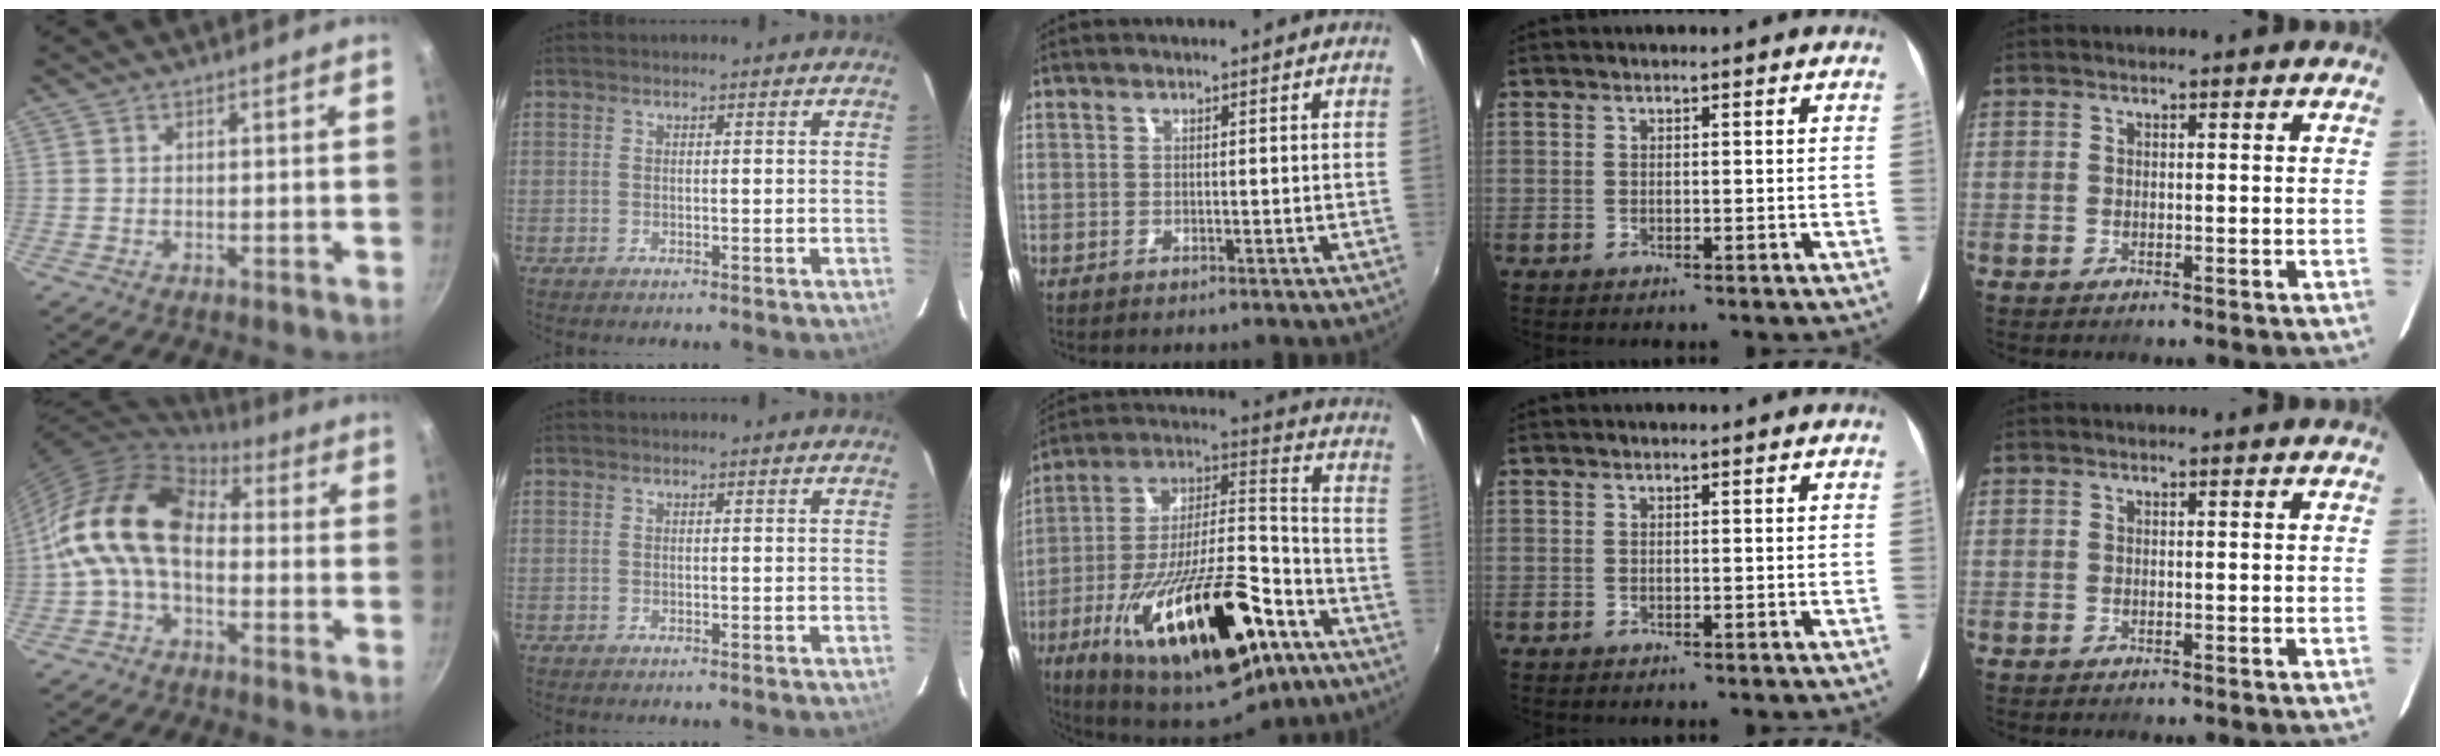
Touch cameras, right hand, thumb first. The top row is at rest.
{"thumb": {"total": 13.8, "force": [-0.3, 9.2, 10.3], "torque": [-0.161, 0.034, -0.028]}, "middle": {"total": 30.9, "force": [-15.7, 10.5, 24.4], "torque": [-0.412, -0.021, -0.240]}}